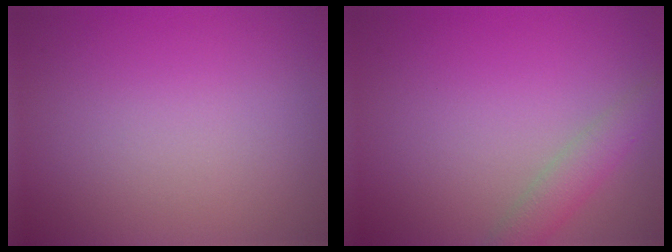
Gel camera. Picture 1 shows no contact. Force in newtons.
{"total": 2.5, "press": 2.5, "slide": 0.1}